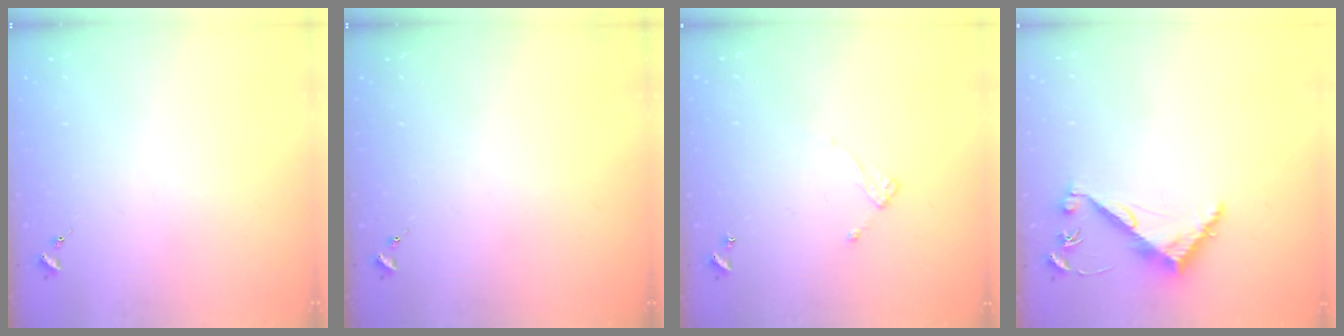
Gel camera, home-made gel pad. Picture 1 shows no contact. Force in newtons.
{"total": 0.0}
{"total": 5.8, "press": 5.8, "slide": 0.5}
{"total": 6.7, "press": 6.6, "slide": 0.7}